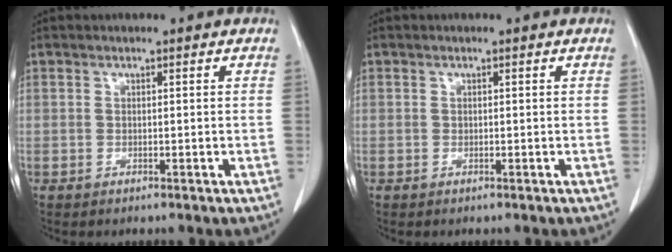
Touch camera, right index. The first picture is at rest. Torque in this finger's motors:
{"motor_torque": [0.04, 0.00, 0.02, 0.01]}